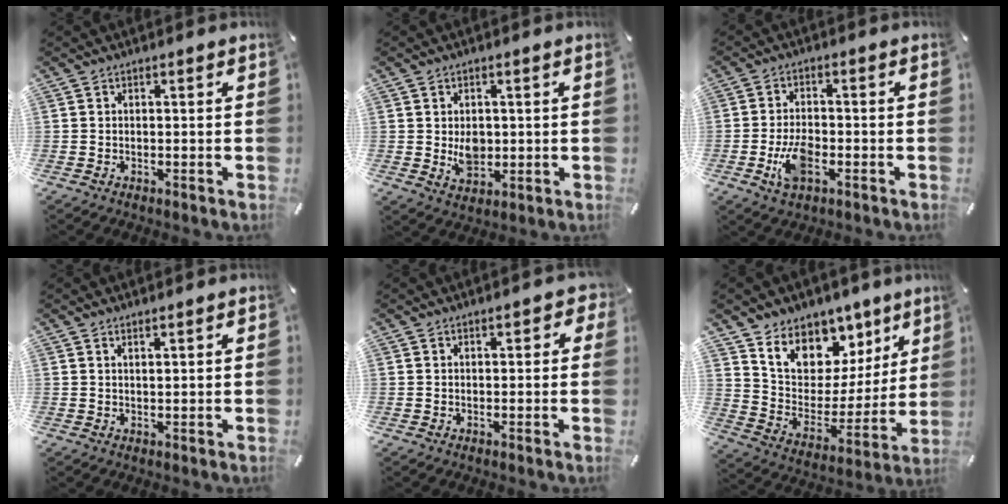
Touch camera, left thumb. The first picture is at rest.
{"total": 5.1, "force": [0.1, 4.2, 2.9], "torque": [-0.040, -0.012, -0.004]}
{"total": 6.9, "force": [-2.6, 3.6, 5.3], "torque": [-0.118, 0.004, -0.048]}
{"total": 1.2, "force": [0.9, 0.0, 0.8], "torque": [-0.015, -0.003, 0.017]}
{"total": 2.3, "force": [0.7, 1.5, 1.6], "torque": [-0.018, 0.001, 0.006]}
{"total": 10.8, "force": [7.7, 7.5, 1.1], "torque": [-0.025, -0.089, 0.143]}